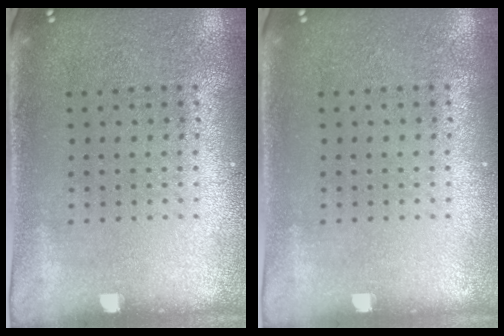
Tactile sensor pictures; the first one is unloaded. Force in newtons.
{"total": 0.0}